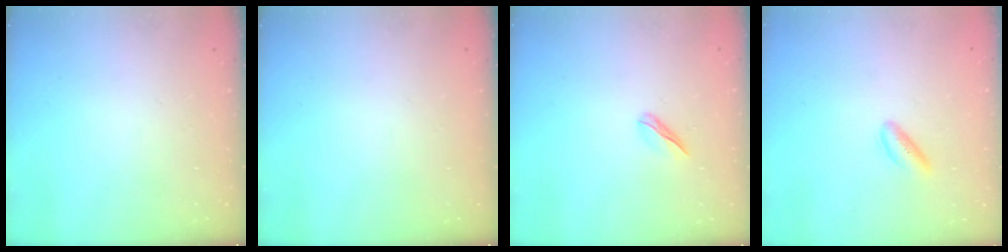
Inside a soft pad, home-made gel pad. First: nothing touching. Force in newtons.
{"total": 0.0}
{"total": 3.5, "press": 3.2, "slide": 1.2}
{"total": 4.0, "press": 3.6, "slide": 1.9}